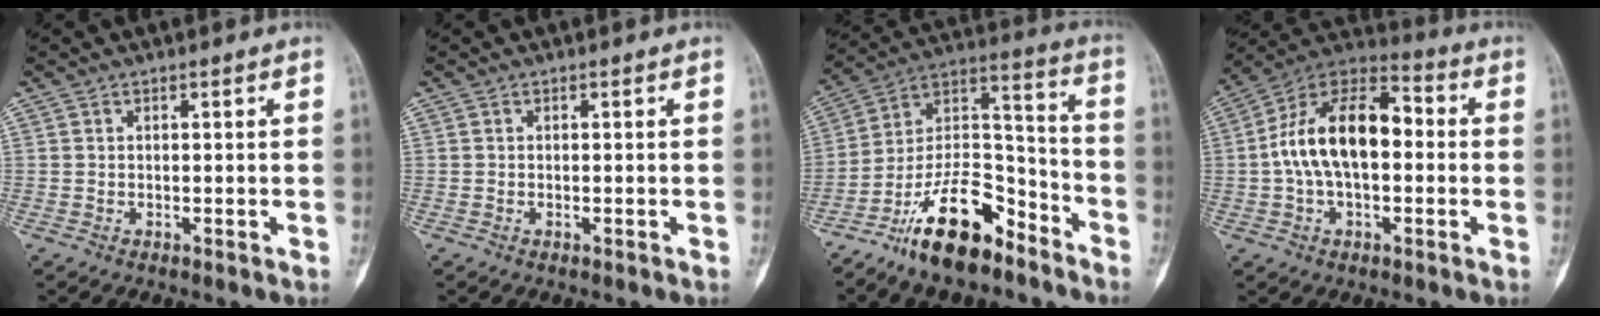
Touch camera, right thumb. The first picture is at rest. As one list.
[{"total": 0.0}, {"total": 17.8, "force": [-12.1, 7.7, 10.6], "torque": [-0.155, 0.098, -0.218]}, {"total": 17.4, "force": [0.2, 9.9, 14.3], "torque": [-0.236, 0.044, -0.009]}]